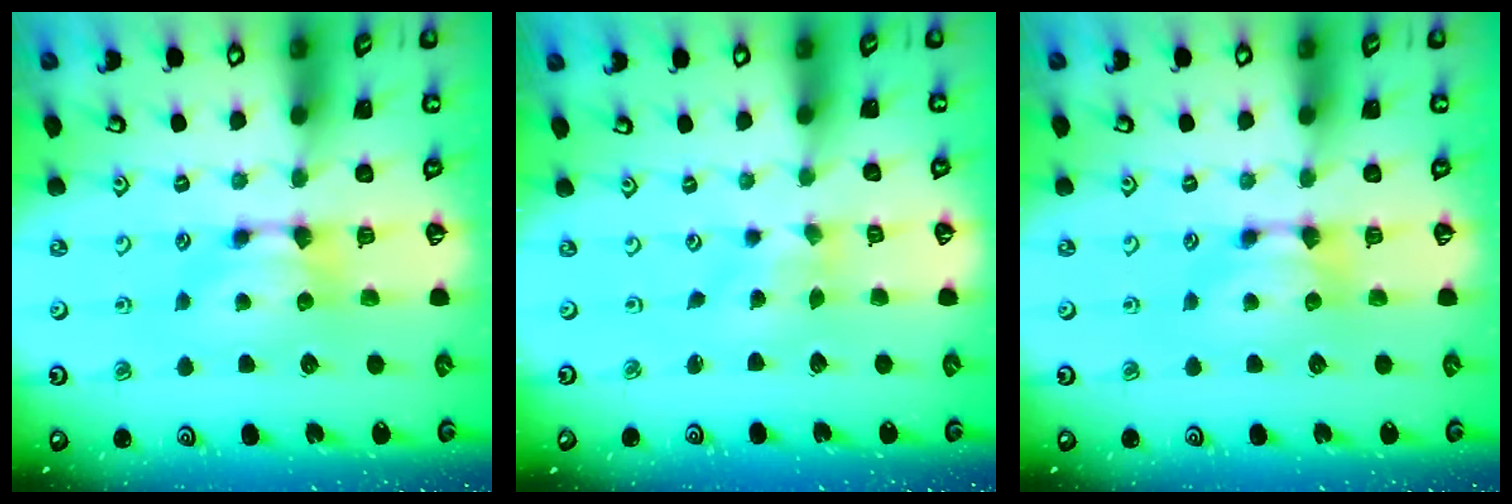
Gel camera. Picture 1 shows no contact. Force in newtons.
{"total": 2.9, "press": 2.7, "slide": 0.9}
{"total": 0.0}